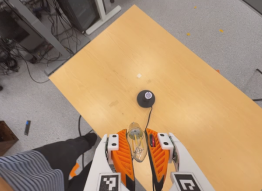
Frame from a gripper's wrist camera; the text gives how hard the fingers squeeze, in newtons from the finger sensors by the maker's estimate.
{"total": 22.3, "left": 25.8, "right": 18.9}